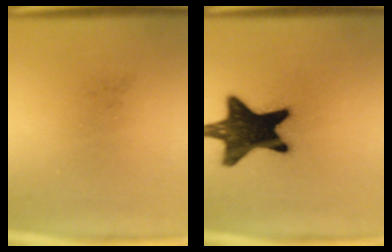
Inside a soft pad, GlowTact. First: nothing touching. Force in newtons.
{"total": 18.1}